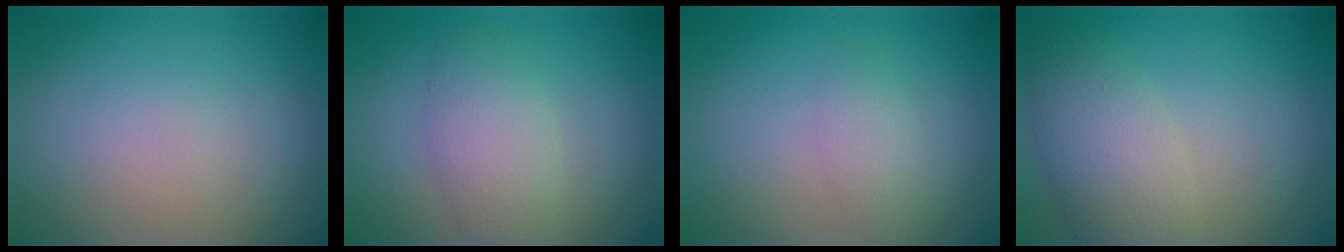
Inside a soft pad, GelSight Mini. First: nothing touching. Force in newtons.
{"total": 3.5, "press": 3.5, "slide": 0.1}
{"total": 1.9, "press": 1.9, "slide": 0.1}
{"total": 4.8, "press": 4.8, "slide": 0.3}